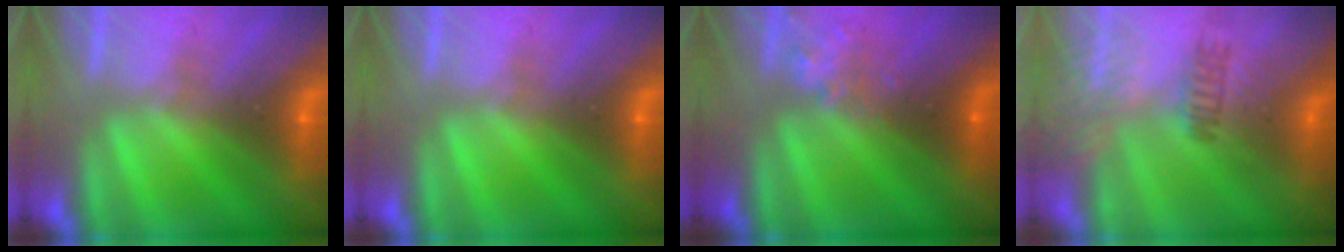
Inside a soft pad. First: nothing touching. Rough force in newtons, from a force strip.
{"total": 0.0}
{"total": 2.4}
{"total": 5.8}